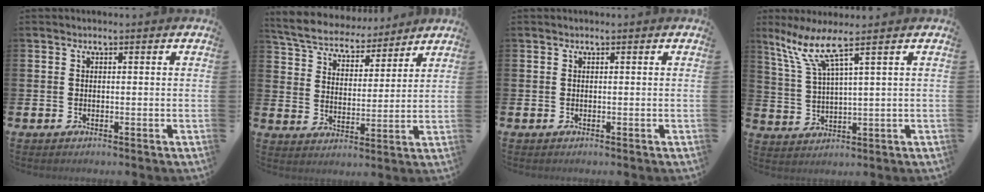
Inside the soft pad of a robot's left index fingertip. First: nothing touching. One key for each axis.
{"total": 6.1, "fx": 5.8, "fy": 1.6, "fz": 0.6, "tx": -0.049, "ty": -0.039, "tz": 0.101}
{"total": 0.0}
{"total": 7.0, "fx": 5.0, "fy": 0.5, "fz": 4.9, "tx": -0.118, "ty": -0.011, "tz": 0.087}